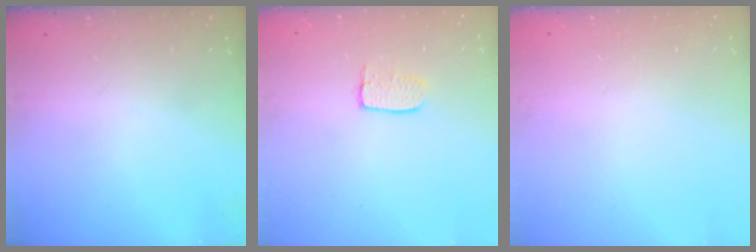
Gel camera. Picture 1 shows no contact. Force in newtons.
{"total": 6.0, "press": 6.0, "slide": 0.5}
{"total": 0.0}